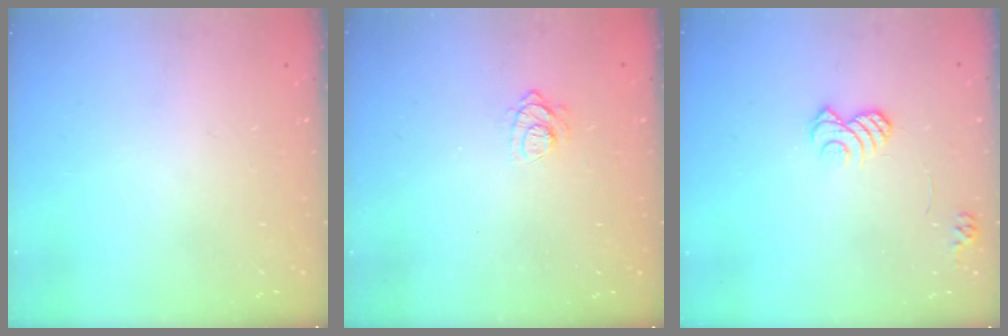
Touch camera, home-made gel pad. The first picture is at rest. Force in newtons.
{"total": 6.9, "press": 6.8, "slide": 1.0}
{"total": 7.9, "press": 7.9, "slide": 0.4}